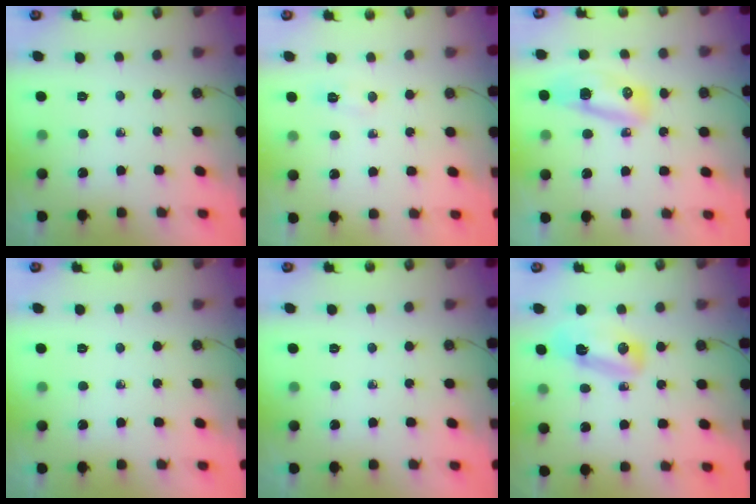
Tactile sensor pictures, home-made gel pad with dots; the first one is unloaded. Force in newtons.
{"total": 4.8, "press": 4.8, "slide": 0.7}
{"total": 10.3, "press": 10.0, "slide": 2.4}
{"total": 0.0}
{"total": 0.0}
{"total": 8.1, "press": 8.1, "slide": 0.5}